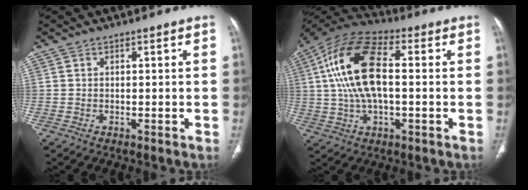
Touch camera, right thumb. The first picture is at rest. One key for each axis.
{"total": 16.9, "fx": 1.8, "fy": 8.1, "fz": 14.8, "tx": -0.295, "ty": 0.027, "tz": 0.028}